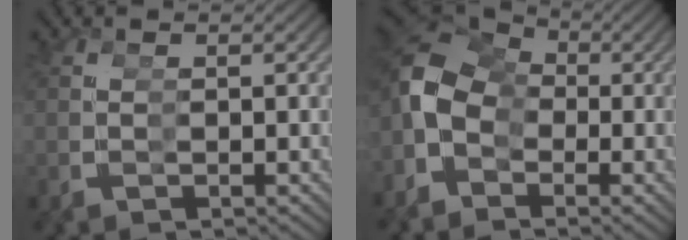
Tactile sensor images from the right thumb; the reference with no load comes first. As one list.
[{"total": 11.7, "force": [-0.2, 9.4, 7.0], "torque": [-0.123, -0.010, -0.013]}]